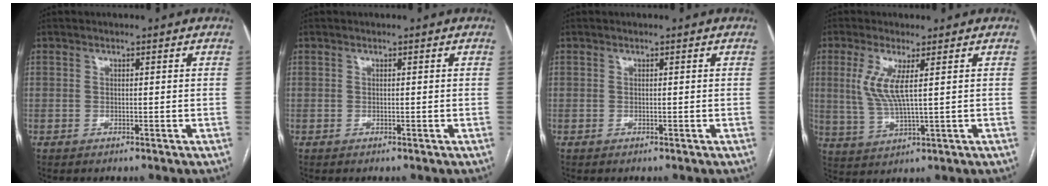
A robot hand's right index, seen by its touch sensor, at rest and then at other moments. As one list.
[{"total": 0.0}, {"total": 0.0}, {"total": 6.3, "force": [1.8, 0.7, 6.0], "torque": [-0.139, -0.003, 0.042]}]